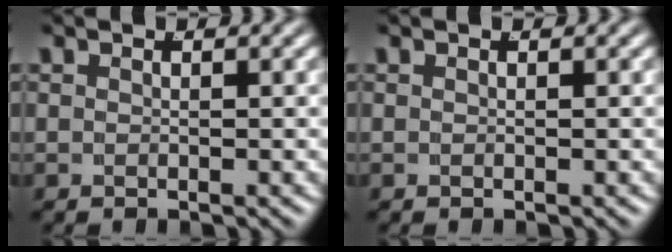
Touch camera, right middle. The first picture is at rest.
{"total": 0.0}